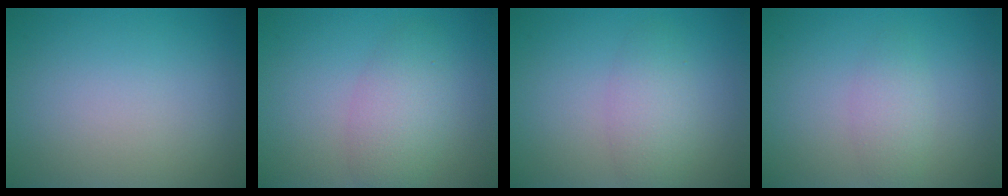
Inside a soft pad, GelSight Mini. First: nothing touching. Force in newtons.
{"total": 3.6, "press": 3.6, "slide": 0.0}
{"total": 2.7, "press": 2.7, "slide": 0.1}
{"total": 1.9, "press": 1.9, "slide": 0.0}